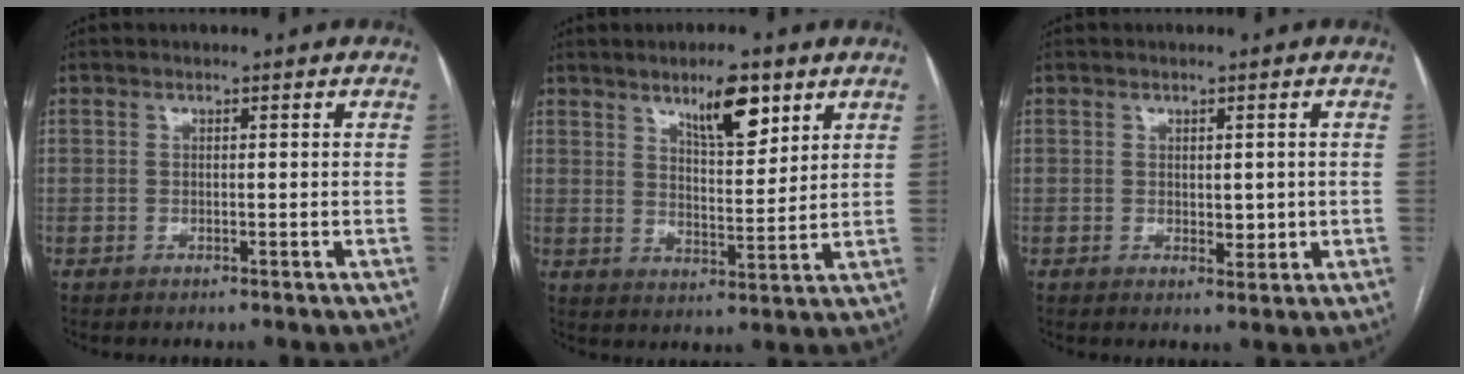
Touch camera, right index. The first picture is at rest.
{"total": 8.3, "force": [5.2, 2.3, 6.1], "torque": [-0.103, -0.002, 0.089]}
{"total": 2.5, "force": [0.1, 1.4, 2.1], "torque": [-0.026, -0.005, 0.007]}